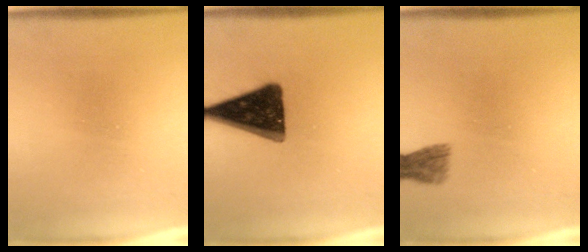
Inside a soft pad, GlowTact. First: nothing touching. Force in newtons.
{"total": 15.3}
{"total": 1.9}